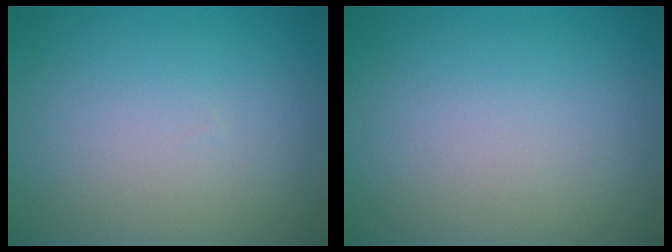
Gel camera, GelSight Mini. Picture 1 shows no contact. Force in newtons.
{"total": 0.0}